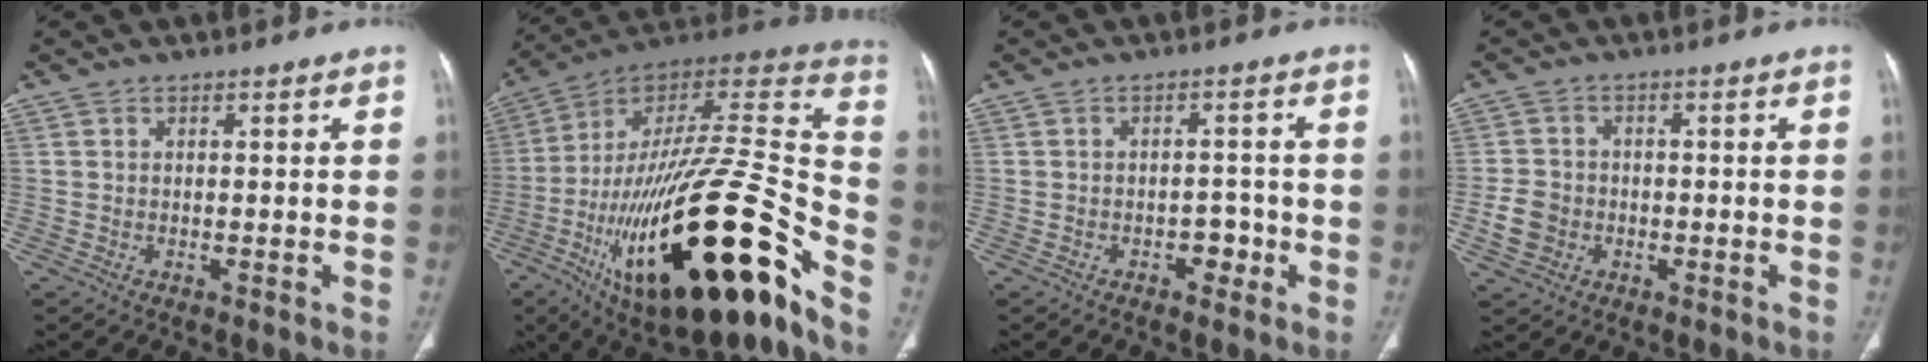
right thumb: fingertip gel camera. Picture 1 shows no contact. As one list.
[{"total": 39.7, "force": [-19.0, 11.4, 32.9], "torque": [-0.513, 0.060, -0.303]}, {"total": 3.1, "force": [-1.5, 2.1, 1.7], "torque": [-0.004, 0.015, -0.022]}, {"total": 5.1, "force": [-1.5, 4.3, 2.3], "torque": [-0.038, 0.014, -0.027]}]